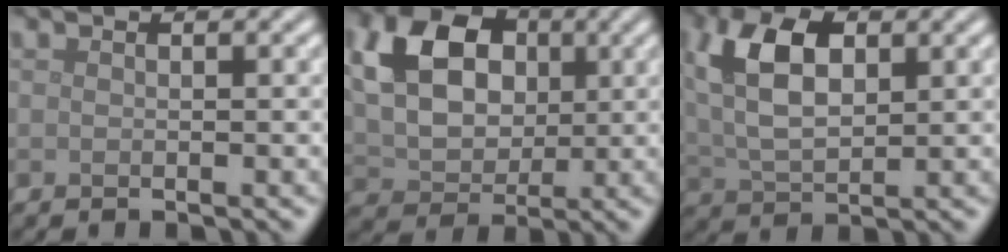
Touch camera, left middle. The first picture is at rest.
{"total": 11.0, "force": [2.8, 8.3, 6.7], "torque": [-0.136, 0.033, 0.044]}
{"total": 7.6, "force": [2.4, 4.2, 5.8], "torque": [-0.126, 0.012, 0.041]}